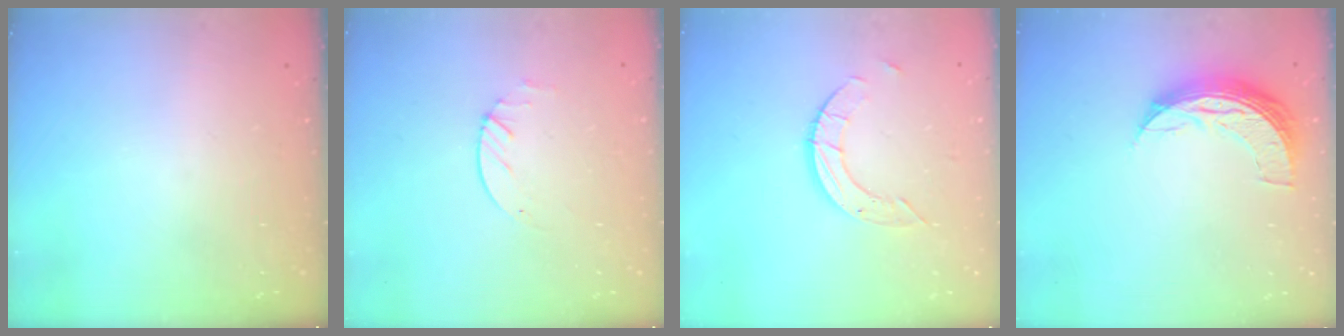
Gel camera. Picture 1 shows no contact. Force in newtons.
{"total": 2.0, "press": 2.0, "slide": 0.2}
{"total": 6.1, "press": 6.1, "slide": 0.2}
{"total": 9.9, "press": 9.8, "slide": 0.6}